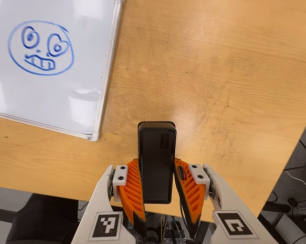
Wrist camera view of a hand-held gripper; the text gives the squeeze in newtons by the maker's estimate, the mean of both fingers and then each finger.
{"total": 4.9, "left": 3.4, "right": 6.3}